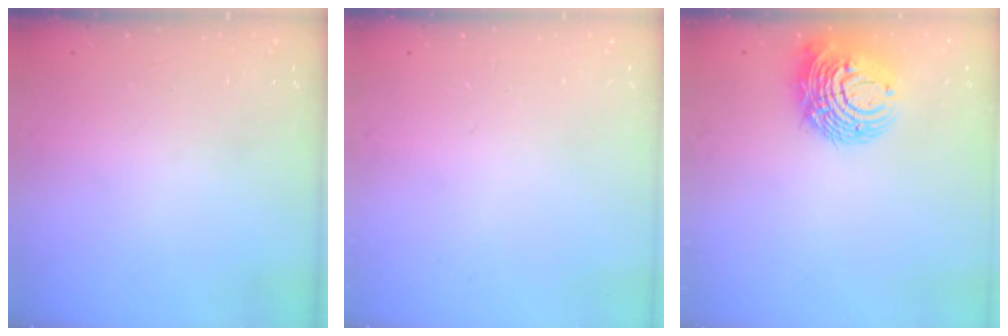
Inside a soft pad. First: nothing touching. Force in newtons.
{"total": 0.0}
{"total": 13.0, "press": 12.9, "slide": 1.3}